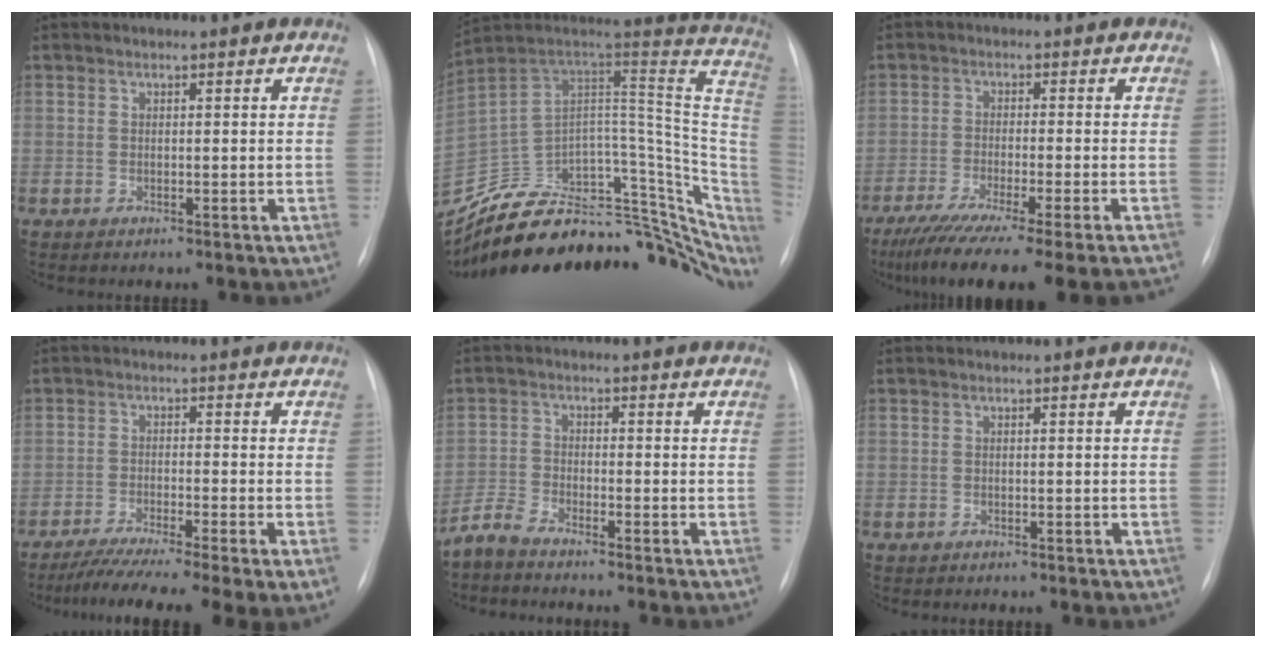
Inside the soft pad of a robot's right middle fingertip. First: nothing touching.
{"total": 32.5, "force": [-25.0, 14.2, 15.2], "torque": [-0.140, 0.038, -0.325]}
{"total": 15.5, "force": [-12.3, -0.9, 9.4], "torque": [-0.128, -0.052, -0.191]}
{"total": 12.6, "force": [-8.9, 0.5, 8.9], "torque": [-0.134, -0.028, -0.143]}
{"total": 3.3, "force": [-3.2, -0.1, 0.7], "torque": [-0.021, -0.015, -0.070]}
{"total": 0.5, "force": [-0.4, 0.3, 0.0], "torque": [-0.009, 0.002, -0.009]}